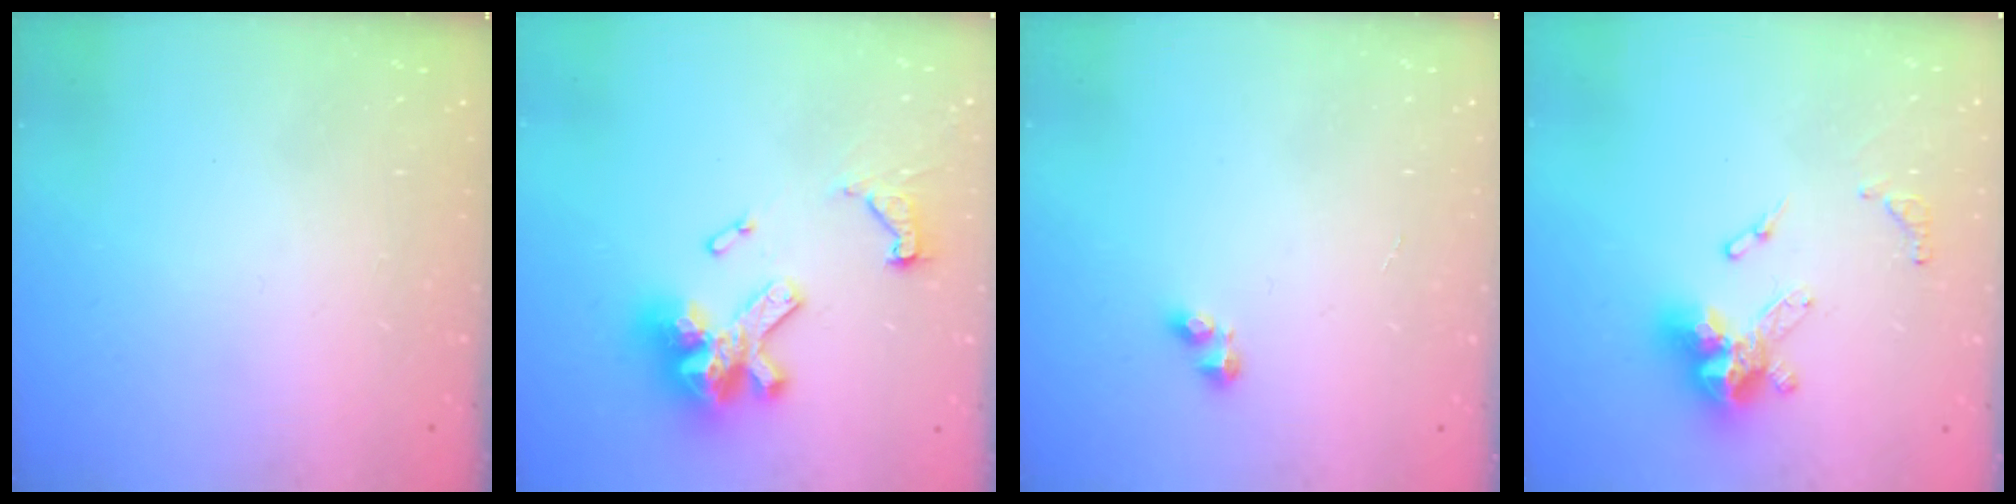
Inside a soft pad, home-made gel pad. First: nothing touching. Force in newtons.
{"total": 15.0, "press": 15.0, "slide": 0.8}
{"total": 2.5, "press": 2.5, "slide": 0.3}
{"total": 13.5, "press": 13.4, "slide": 1.3}